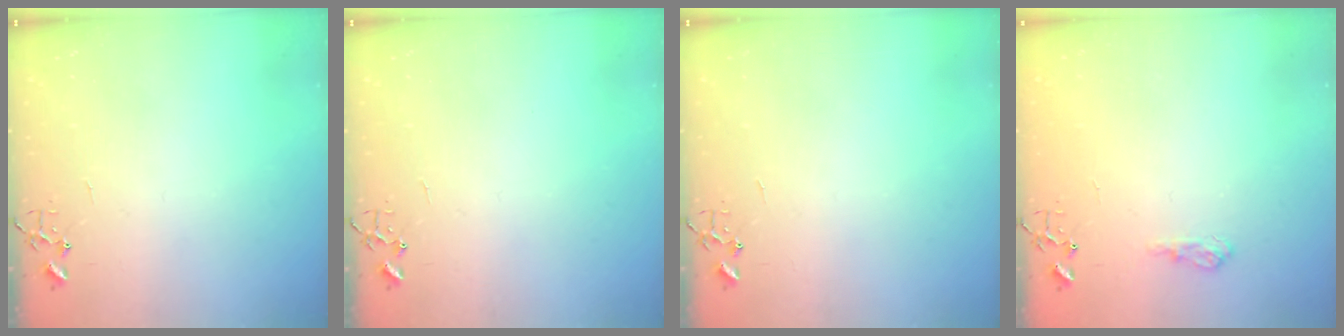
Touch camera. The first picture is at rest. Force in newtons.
{"total": 0.0}
{"total": 0.0}
{"total": 6.5, "press": 6.5, "slide": 0.8}